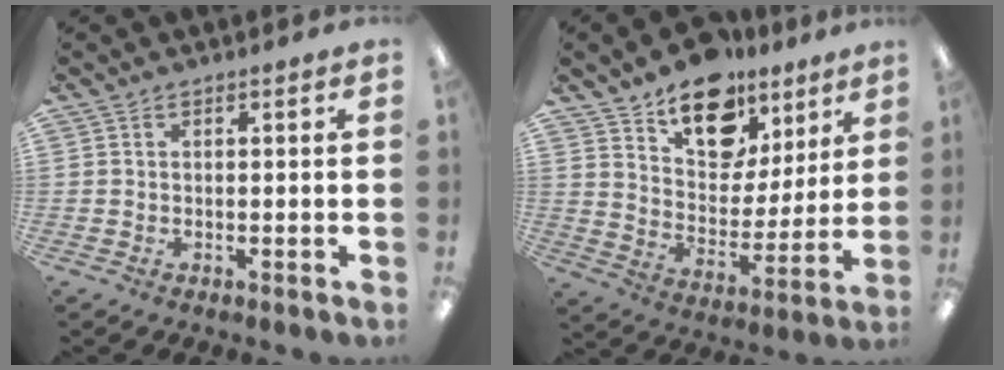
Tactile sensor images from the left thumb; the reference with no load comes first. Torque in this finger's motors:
{"motor_torque": [0.58, 0.58, 0.91, -0.90, 0.07]}